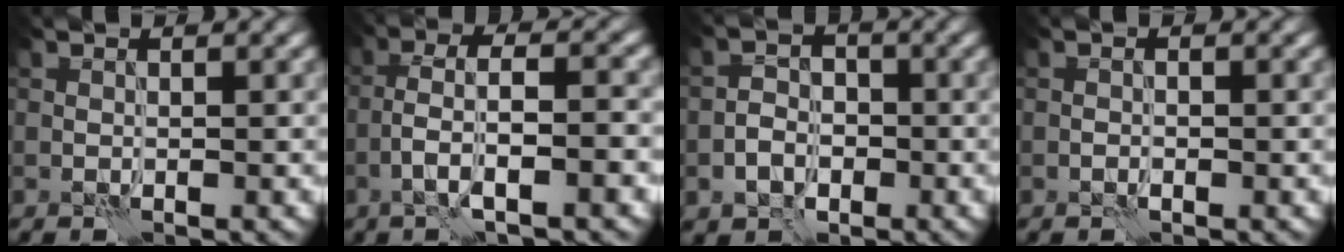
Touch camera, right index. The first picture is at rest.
{"total": 5.6, "force": [-2.2, 1.3, 5.0], "torque": [-0.093, 0.011, -0.041]}
{"total": 3.2, "force": [-1.4, 2.6, 1.4], "torque": [-0.016, 0.001, -0.027]}
{"total": 0.8, "force": [-0.4, 0.2, 0.6], "torque": [-0.011, 0.003, -0.009]}